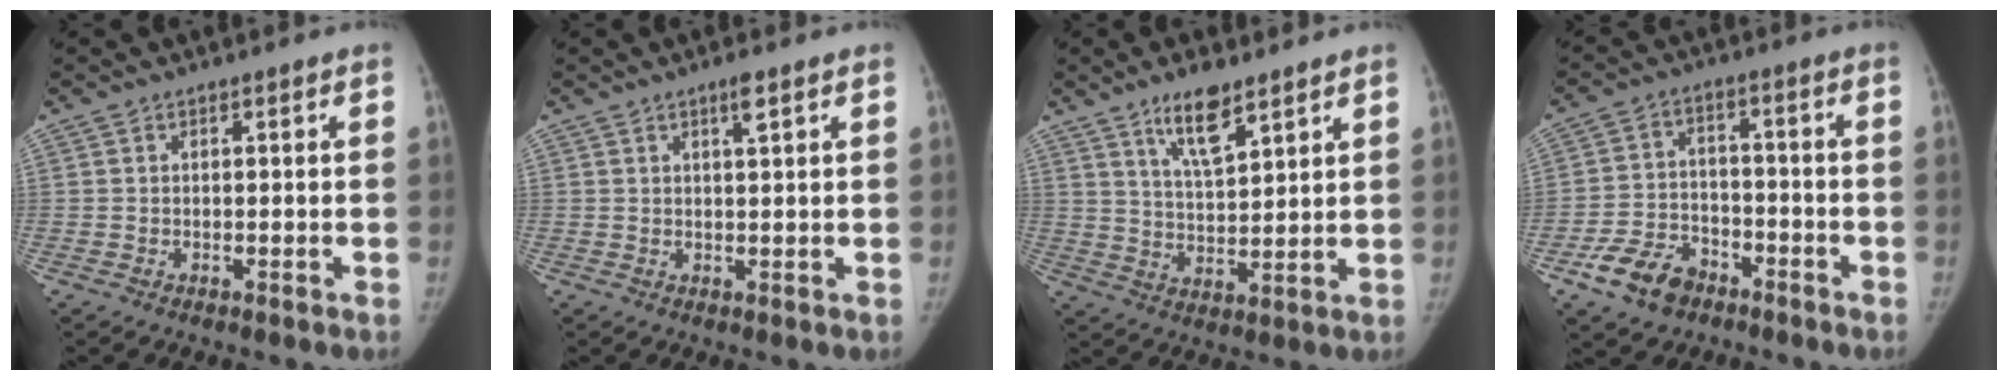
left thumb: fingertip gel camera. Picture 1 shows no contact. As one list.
[{"total": 2.3, "force": [1.3, 0.3, 1.9], "torque": [-0.033, -0.006, 0.022]}, {"total": 8.7, "force": [5.7, 2.7, 6.0], "torque": [-0.093, -0.038, 0.106]}, {"total": 9.2, "force": [-5.7, 6.0, 4.1], "torque": [-0.062, 0.030, -0.102]}]